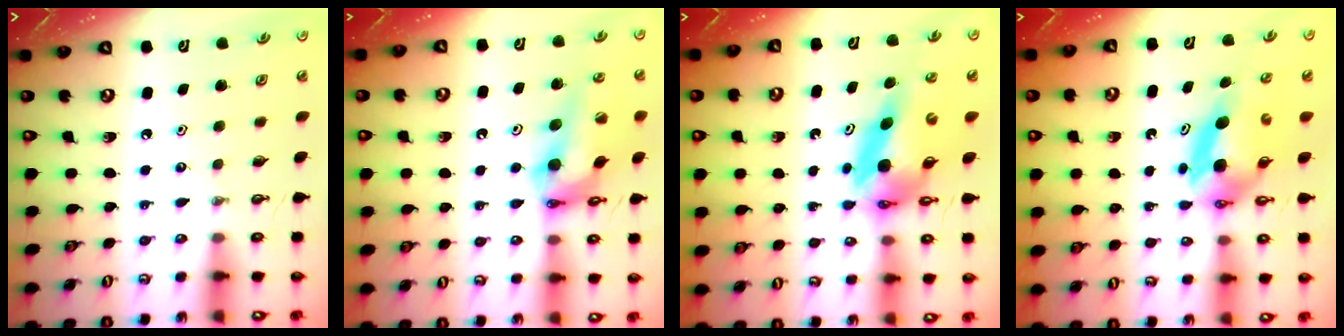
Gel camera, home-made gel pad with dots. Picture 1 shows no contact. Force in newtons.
{"total": 14.6, "press": 14.5, "slide": 1.6}
{"total": 10.9, "press": 10.9, "slide": 1.1}
{"total": 5.3, "press": 5.3, "slide": 0.3}